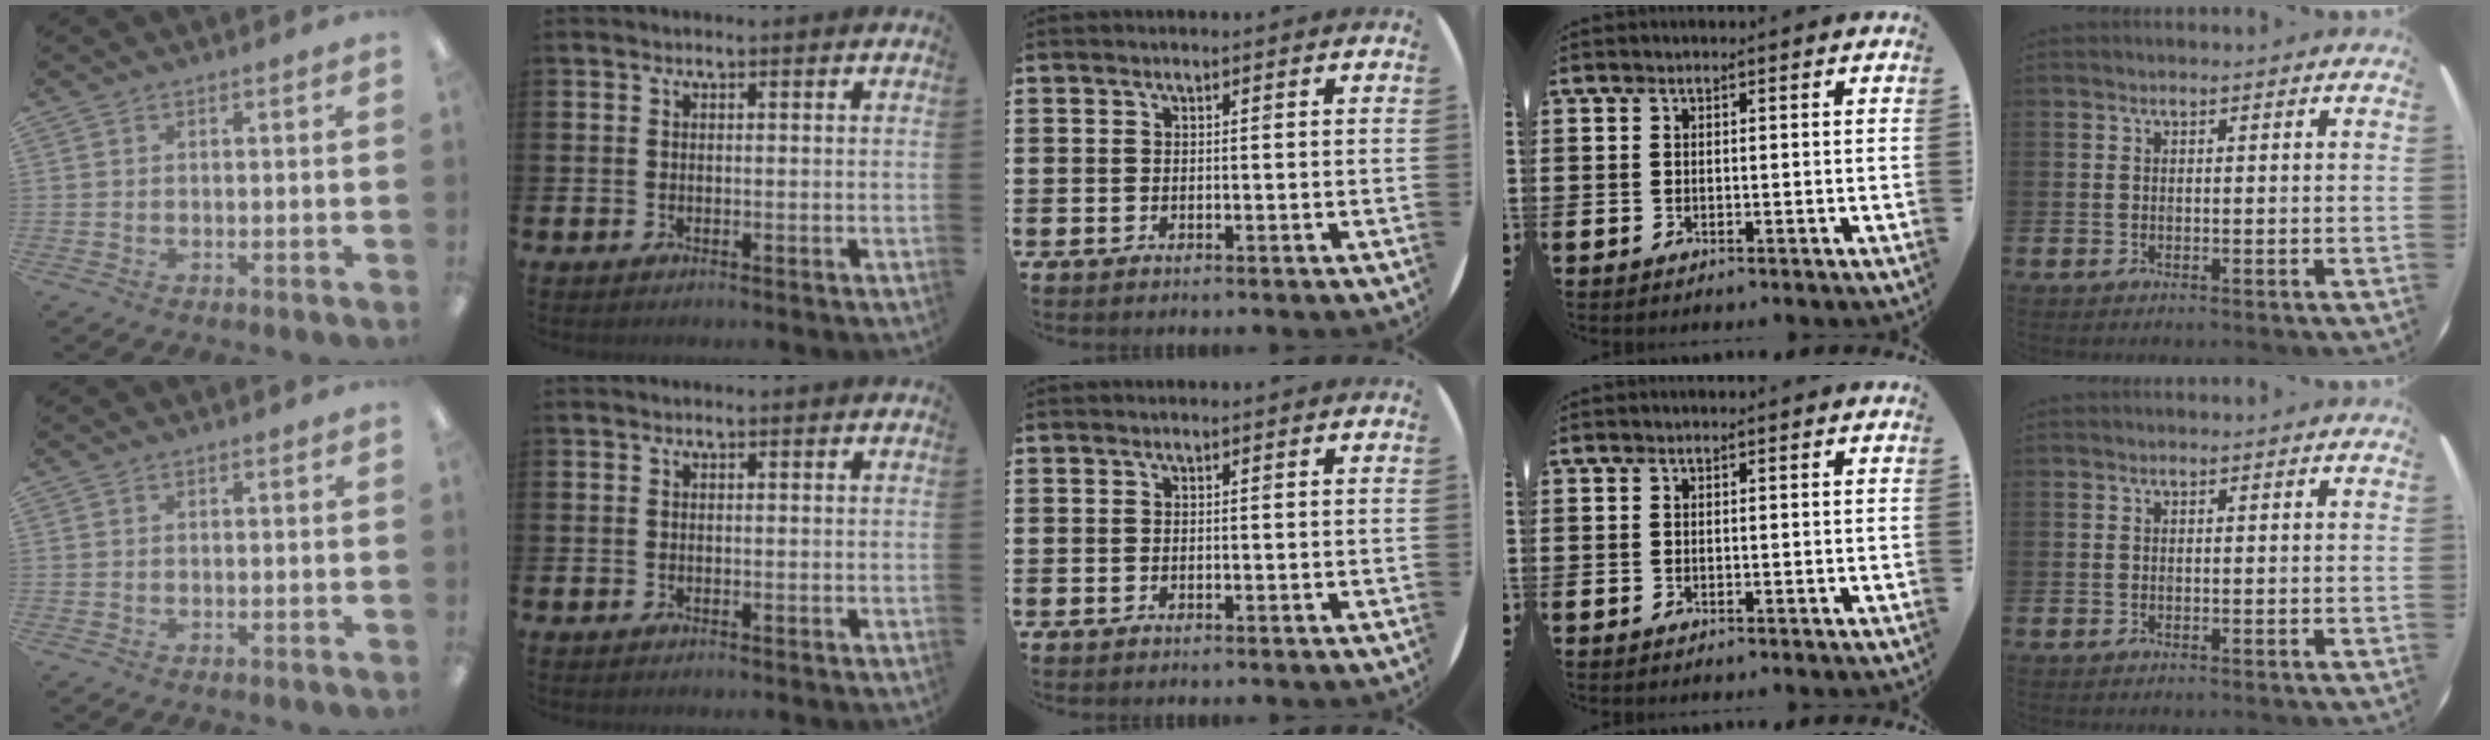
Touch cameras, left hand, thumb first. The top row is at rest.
{}